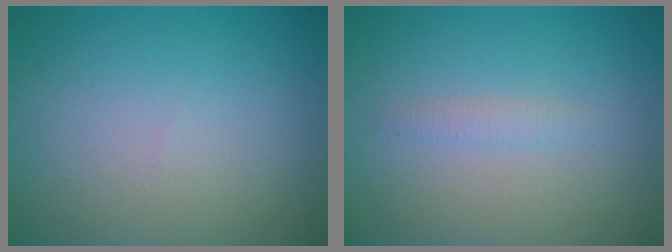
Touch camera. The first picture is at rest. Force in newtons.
{"total": 0.9, "press": 0.9, "slide": 0.2}